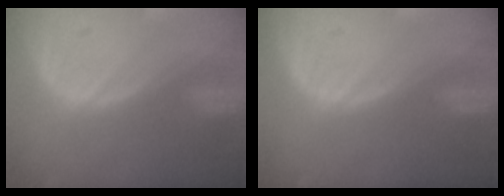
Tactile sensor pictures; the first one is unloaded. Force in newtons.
{"total": 0.0}